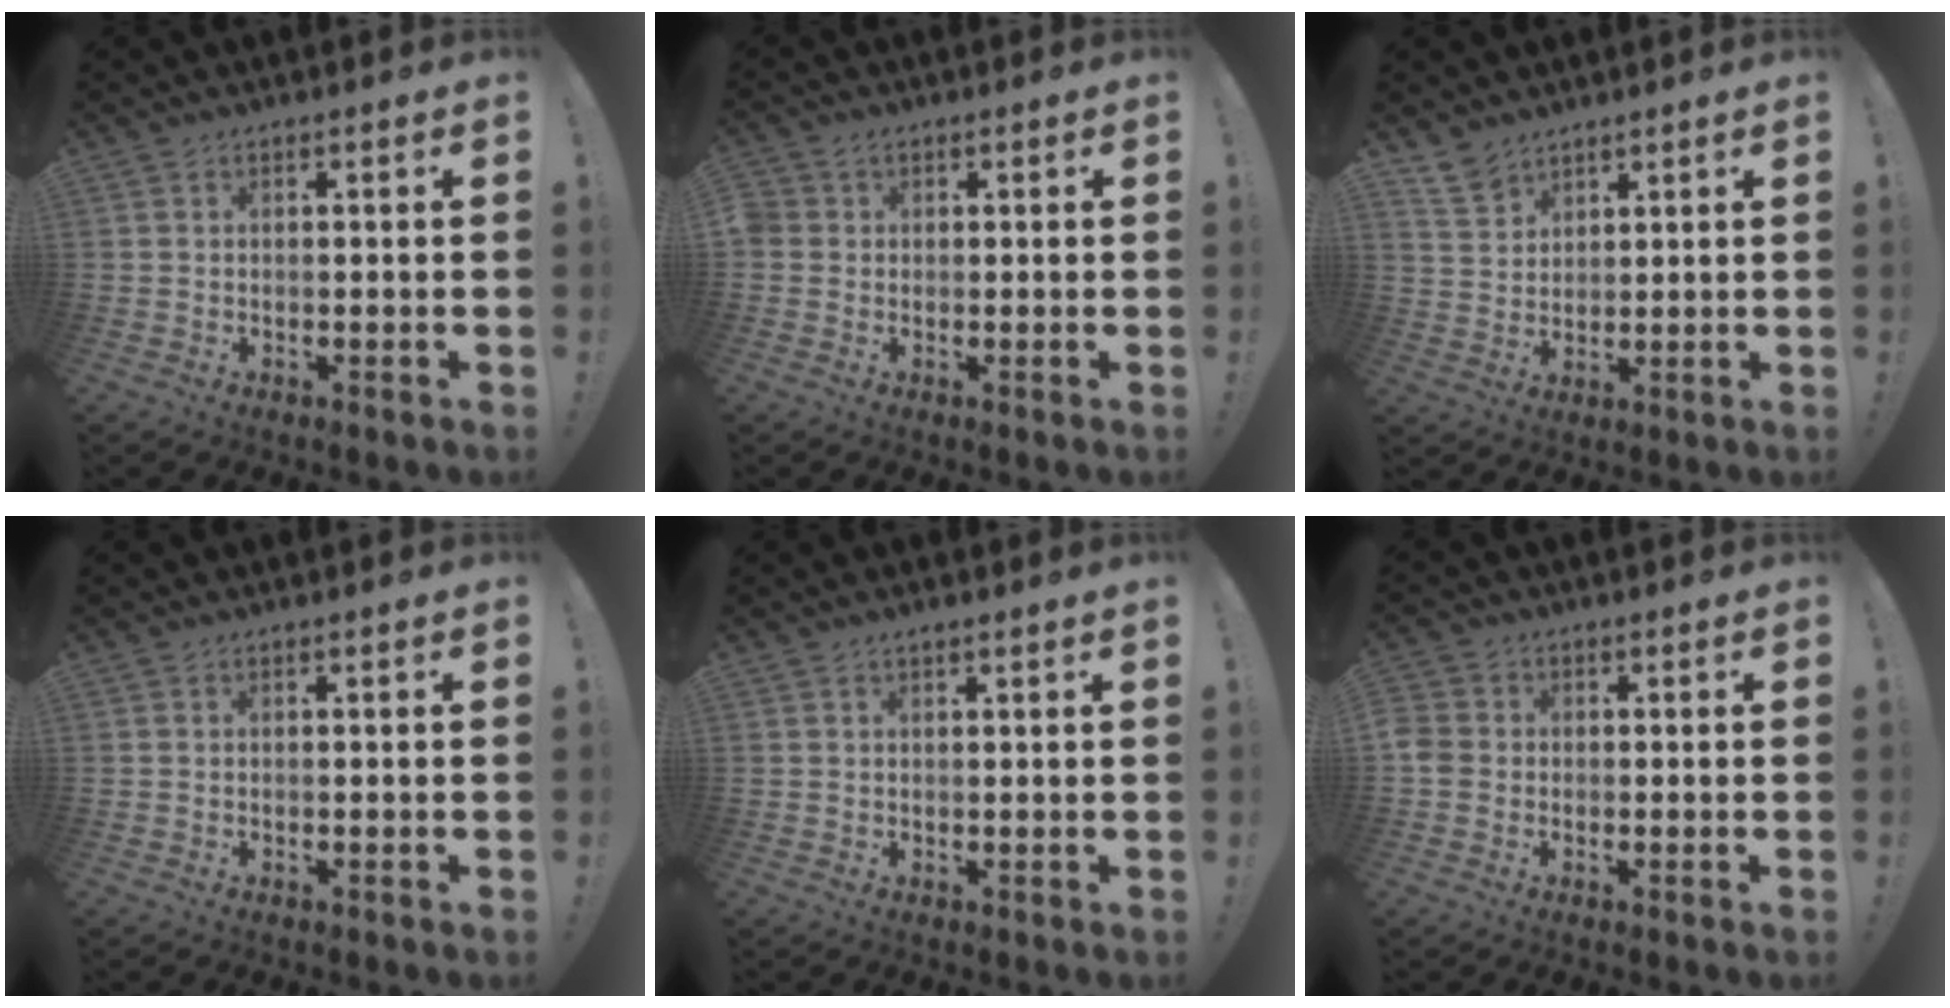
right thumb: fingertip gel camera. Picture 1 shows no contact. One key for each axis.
{"total": 2.1, "fx": 0.5, "fy": 1.8, "fz": 0.8, "tx": -0.018, "ty": 0.004, "tz": 0.012}
{"total": 6.4, "fx": 5.2, "fy": 3.4, "fz": 1.4, "tx": -0.022, "ty": -0.035, "tz": 0.101}
{"total": 0.0}
{"total": 0.9, "fx": 0.7, "fy": -0.3, "fz": 0.6, "tx": -0.012, "ty": -0.002, "tz": 0.011}
{"total": 4.0, "fx": -1.0, "fy": 3.6, "fz": 1.5, "tx": -0.044, "ty": 0.010, "tz": -0.017}